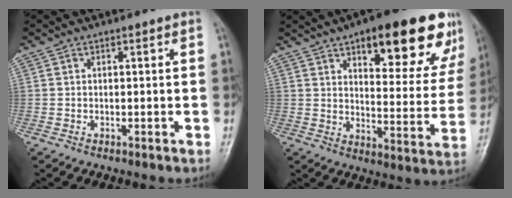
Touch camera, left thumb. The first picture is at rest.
{"total": 22.5, "force": [12.8, 8.3, 16.6], "torque": [-0.170, -0.036, 0.176]}